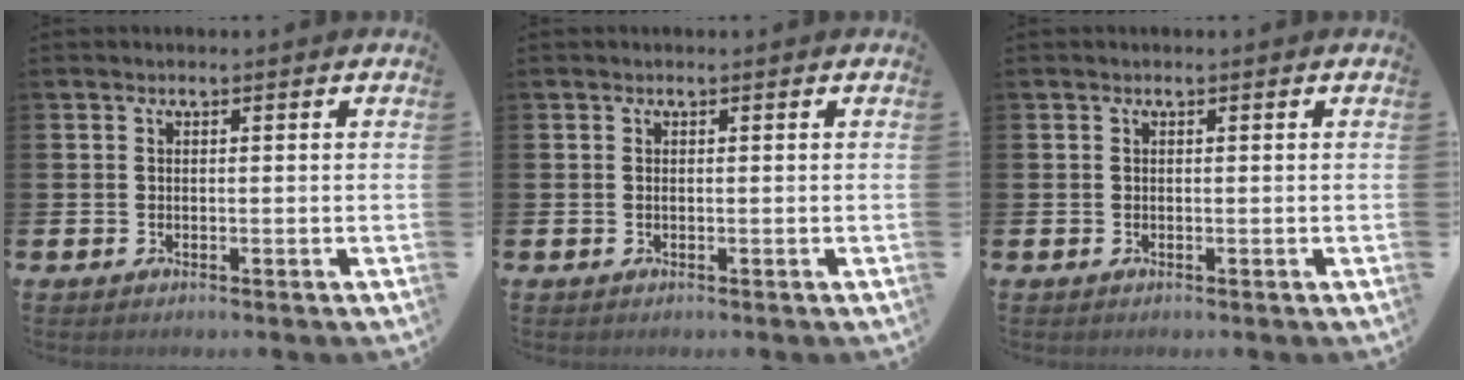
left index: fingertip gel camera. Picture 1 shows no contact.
{"total": 0.0}
{"total": 0.0}